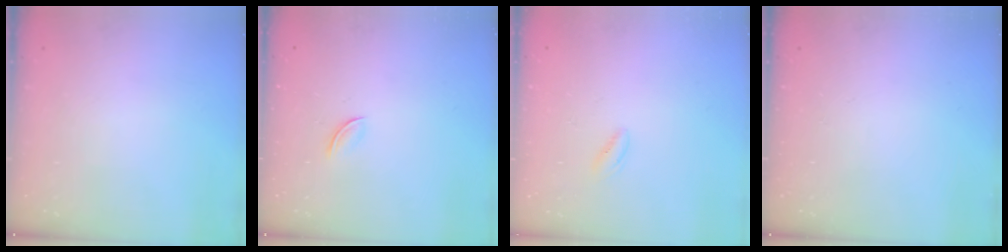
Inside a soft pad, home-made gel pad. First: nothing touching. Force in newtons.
{"total": 2.3, "press": 2.2, "slide": 0.7}
{"total": 1.0, "press": 0.9, "slide": 0.5}
{"total": 0.0}